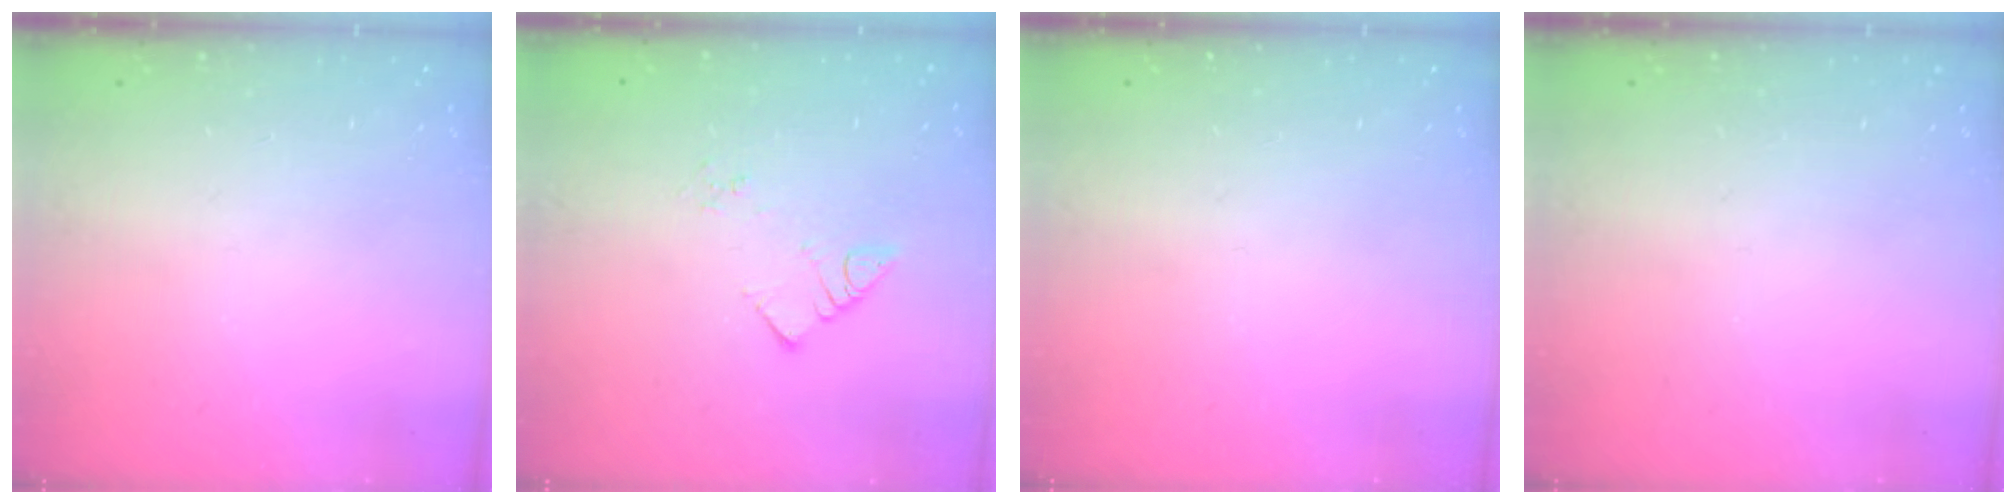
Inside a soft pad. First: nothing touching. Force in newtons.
{"total": 3.0, "press": 3.0, "slide": 0.4}
{"total": 0.0}
{"total": 0.0}